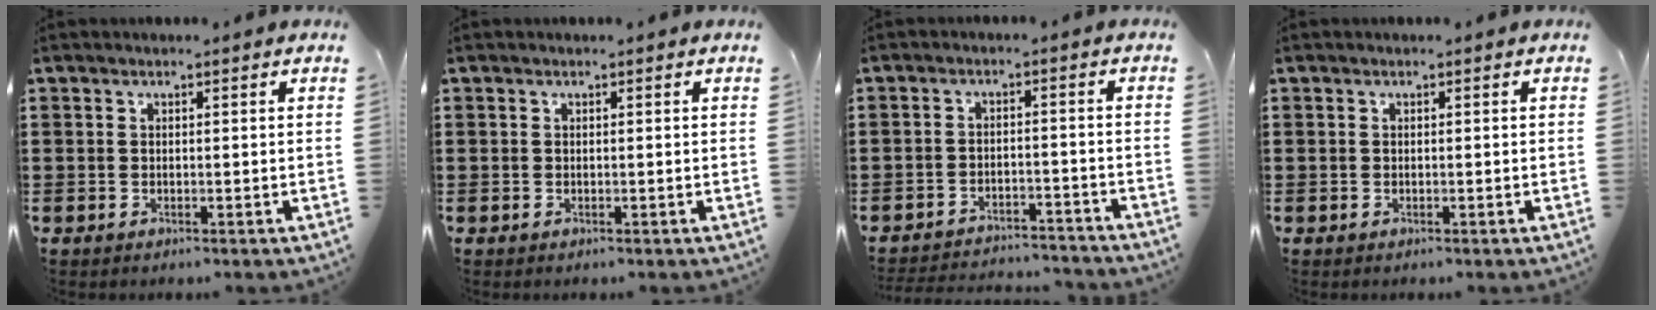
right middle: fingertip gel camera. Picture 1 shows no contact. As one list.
[{"total": 0.0}, {"total": 3.4, "force": [-3.4, 0.3, 0.1], "torque": [-0.006, 0.003, -0.073]}, {"total": 0.0}]